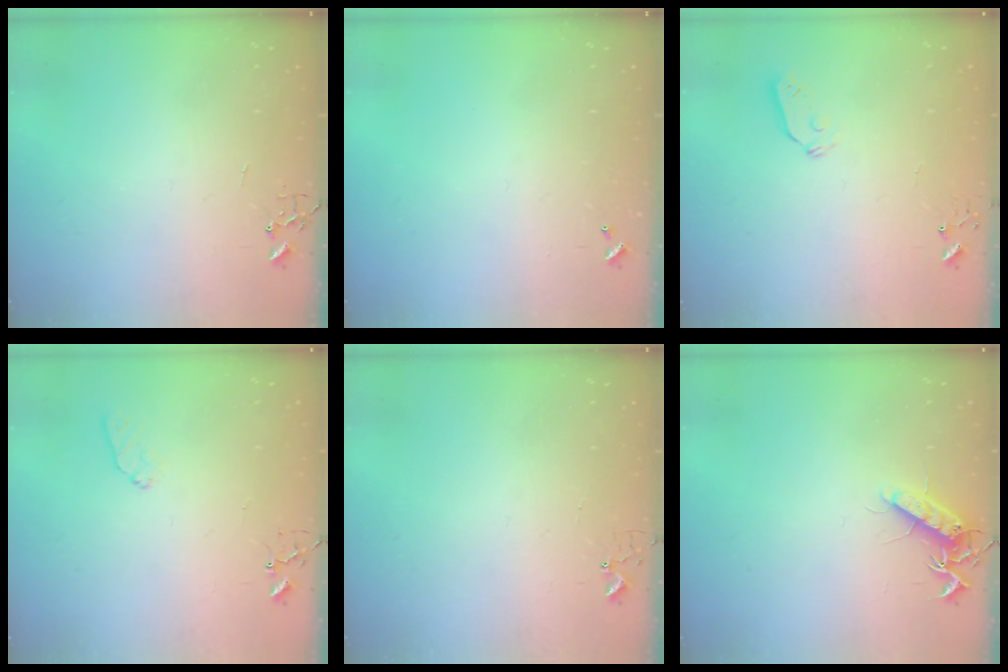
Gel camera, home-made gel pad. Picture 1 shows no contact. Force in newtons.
{"total": 0.0}
{"total": 5.0, "press": 4.9, "slide": 0.6}
{"total": 7.7, "press": 7.6, "slide": 0.9}
{"total": 2.7, "press": 2.7, "slide": 0.3}
{"total": 11.1, "press": 11.1, "slide": 0.3}